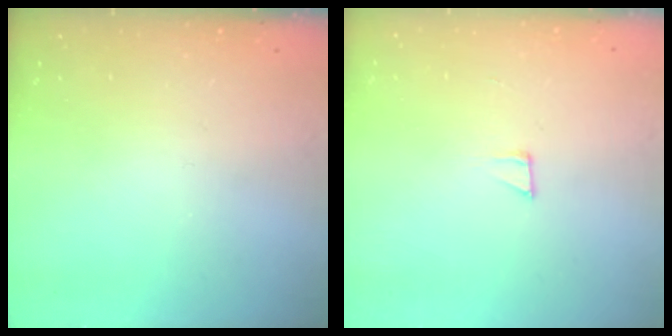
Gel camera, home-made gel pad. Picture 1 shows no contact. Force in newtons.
{"total": 3.6, "press": 3.6, "slide": 0.3}